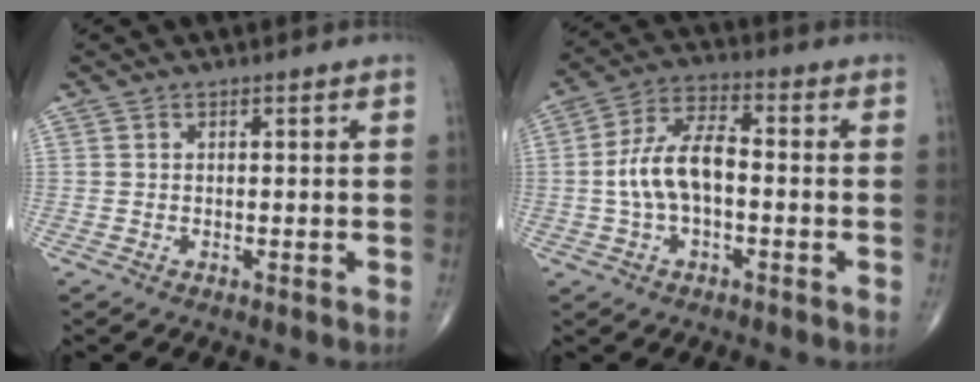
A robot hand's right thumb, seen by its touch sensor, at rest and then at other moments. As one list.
[{"total": 10.3, "force": [-1.0, 5.3, 8.8], "torque": [-0.174, 0.032, -0.025]}]